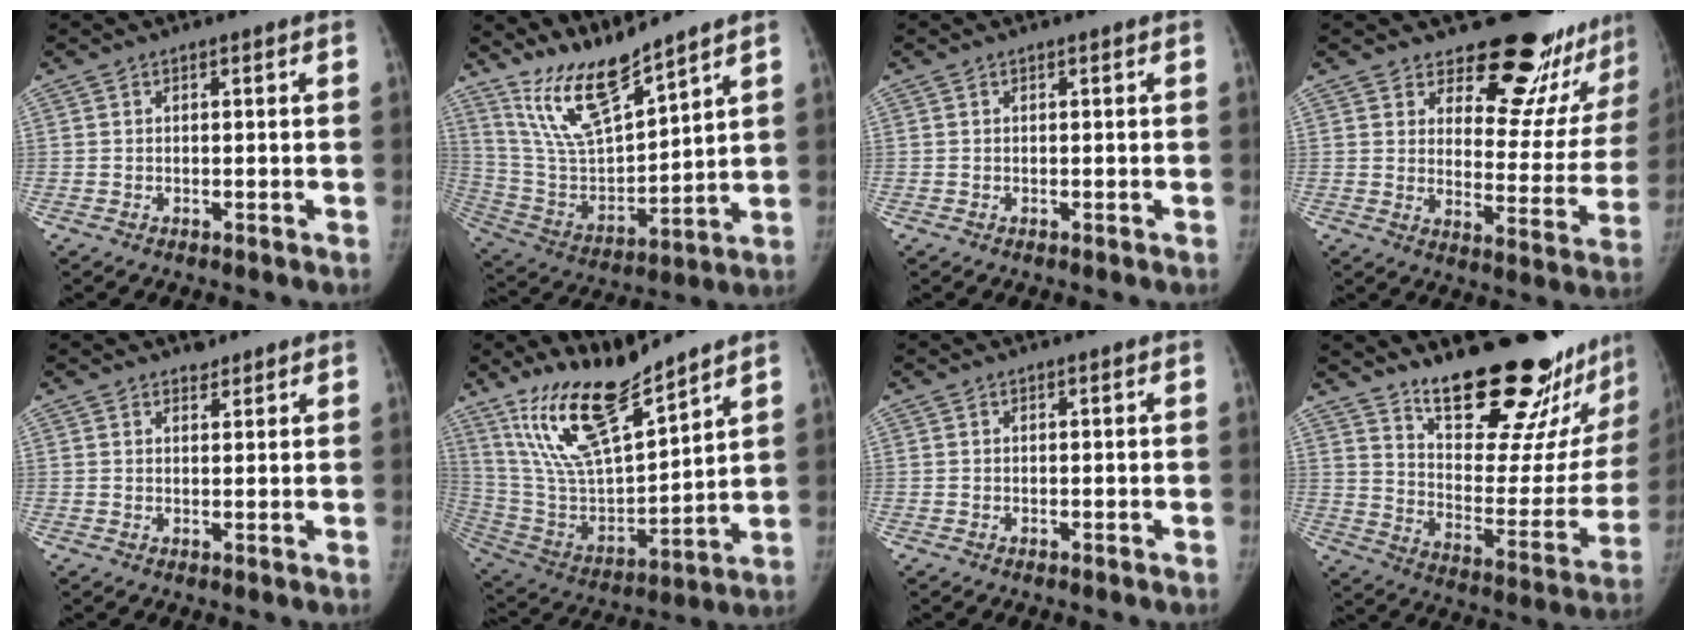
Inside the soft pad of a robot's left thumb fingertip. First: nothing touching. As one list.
[{"total": 13.8, "force": [11.5, 2.4, 7.2], "torque": [-0.120, -0.076, 0.237]}, {"total": 0.0}, {"total": 20.6, "force": [17.4, 7.6, 7.8], "torque": [-0.051, -0.145, 0.216]}, {"total": 2.0, "force": [1.7, 1.0, 0.3], "torque": [0.006, -0.012, 0.023]}, {"total": 18.2, "force": [14.1, 4.4, 10.6], "torque": [-0.168, -0.083, 0.281]}, {"total": 0.0}, {"total": 26.7, "force": [21.2, 7.3, 14.4], "torque": [-0.172, -0.152, 0.304]}]